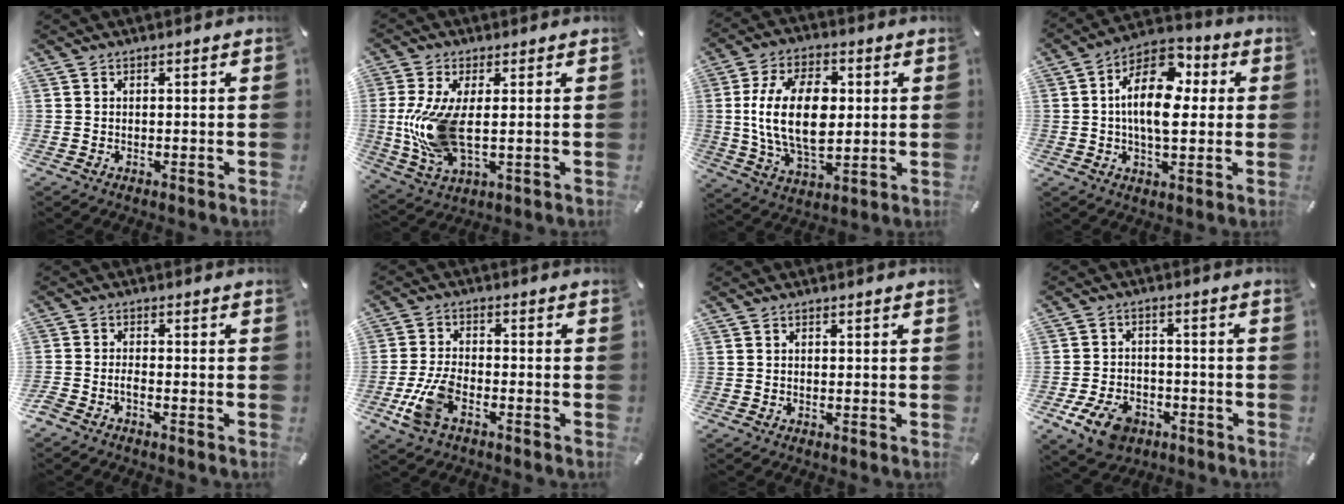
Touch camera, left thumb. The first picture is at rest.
{"total": 13.0, "force": [0.8, 5.8, 11.7], "torque": [-0.269, -0.027, 0.013]}
{"total": 17.5, "force": [1.8, 10.8, 13.7], "torque": [-0.282, -0.002, 0.028]}
{"total": 15.0, "force": [2.4, 9.2, 11.7], "torque": [-0.213, -0.008, 0.040]}
{"total": 2.4, "force": [-1.8, 0.8, 1.3], "torque": [-0.027, 0.003, -0.035]}
{"total": 8.4, "force": [-3.7, 4.3, 6.2], "torque": [-0.142, 0.001, -0.067]}
{"total": 0.6, "force": [0.0, 0.5, 0.2], "torque": [-0.003, 0.003, 0.000]}
{"total": 8.9, "force": [-4.8, 5.9, 4.7], "torque": [-0.107, 0.020, -0.087]}